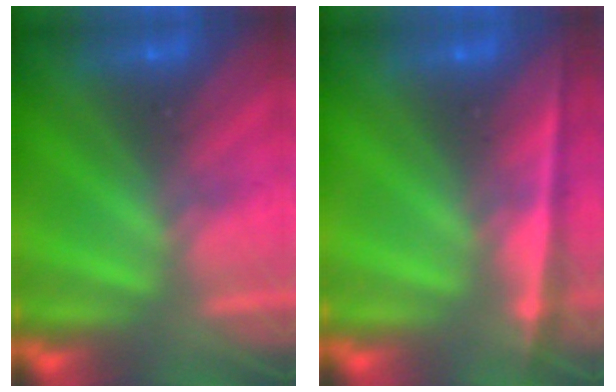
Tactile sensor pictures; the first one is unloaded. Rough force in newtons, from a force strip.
{"total": 1.9}